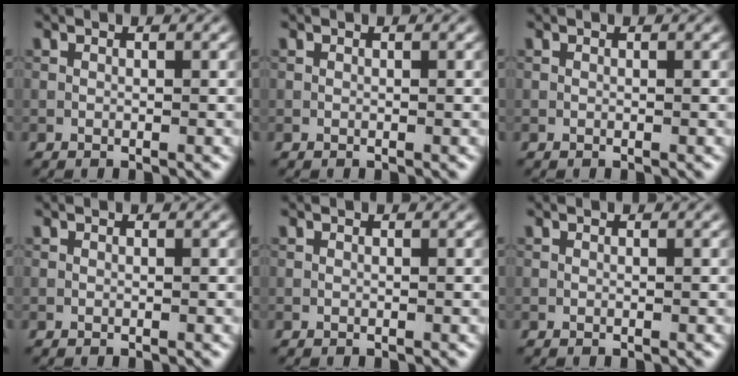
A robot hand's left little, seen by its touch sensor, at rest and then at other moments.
{"total": 0.0}
{"total": 0.0}
{"total": 0.0}
{"total": 0.0}
{"total": 0.0}